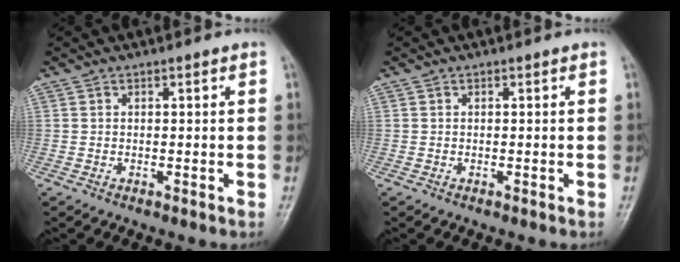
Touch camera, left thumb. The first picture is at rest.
{"total": 0.0}